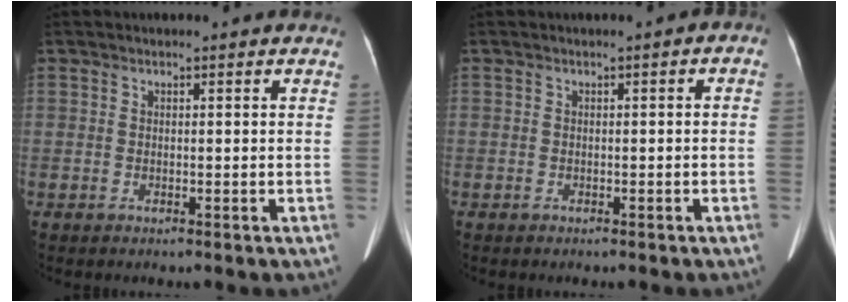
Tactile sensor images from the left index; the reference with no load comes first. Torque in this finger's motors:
{"motor_torque": [-0.25, -0.86, -0.09, -0.13]}